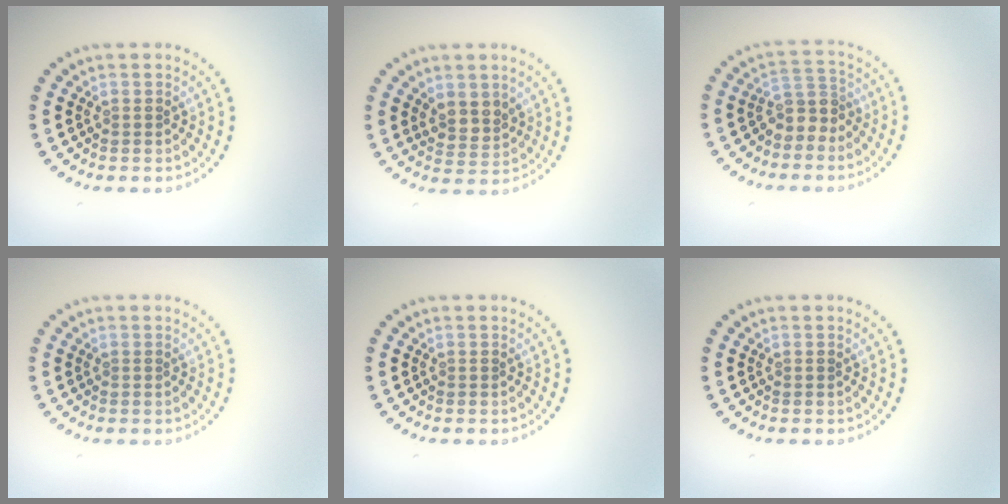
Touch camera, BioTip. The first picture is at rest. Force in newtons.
{"total": 2.2, "press": 1.9, "slide": 1.2}
{"total": 2.6, "press": 2.1, "slide": 1.7}
{"total": 0.0}
{"total": 0.0}
{"total": 0.0}